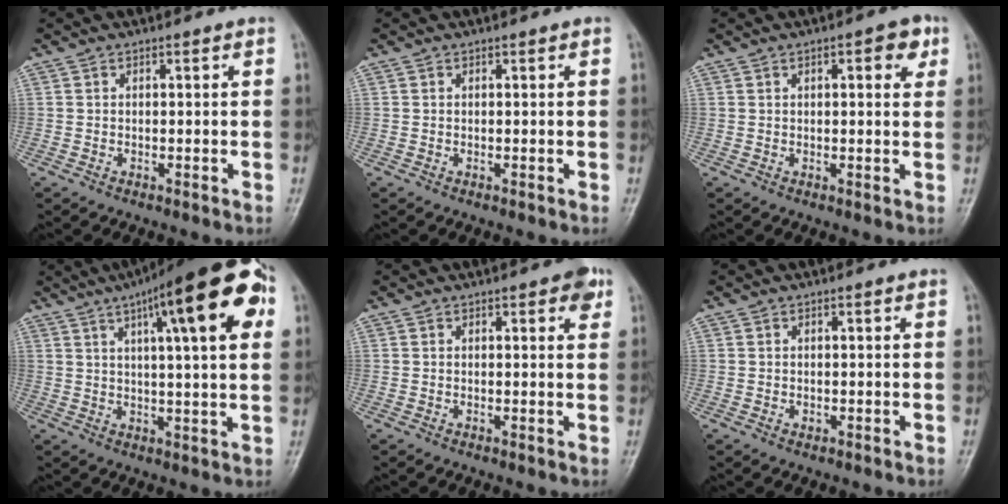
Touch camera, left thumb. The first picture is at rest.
{"total": 0.0}
{"total": 4.4, "force": [1.7, 1.7, 3.7], "torque": [-0.035, -0.001, 0.017]}
{"total": 19.6, "force": [7.8, 4.5, 17.4], "torque": [-0.235, 0.008, 0.105]}
{"total": 3.1, "force": [1.5, 1.2, 2.4], "torque": [-0.020, -0.002, 0.013]}
{"total": 0.7, "force": [-0.2, 0.5, 0.4], "torque": [-0.004, 0.004, -0.001]}